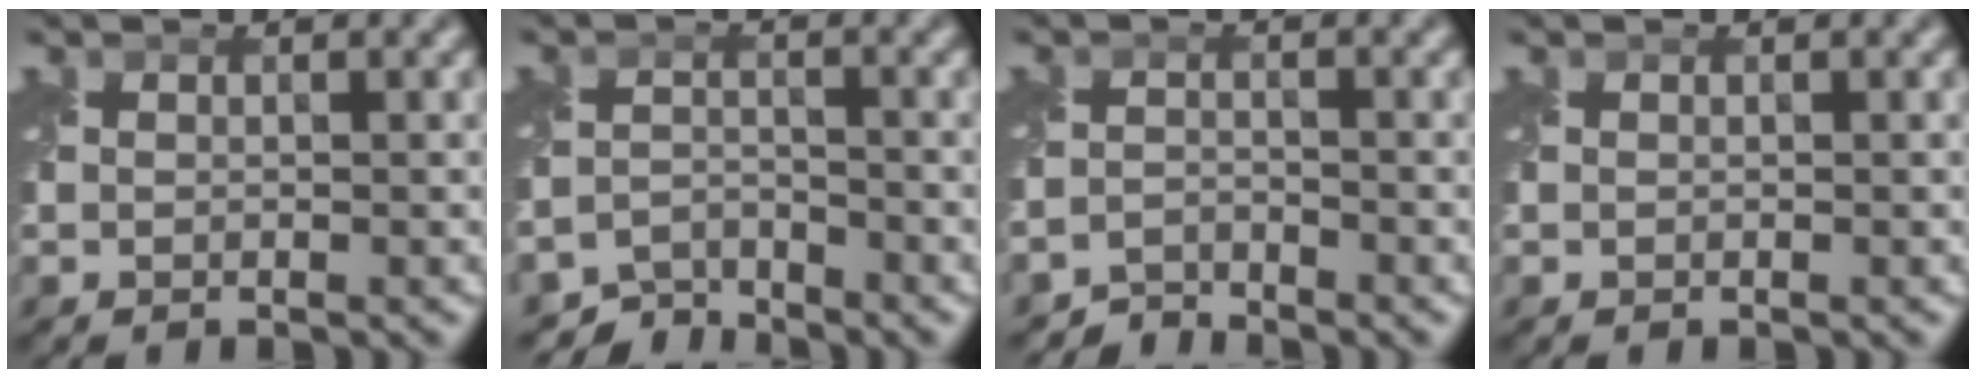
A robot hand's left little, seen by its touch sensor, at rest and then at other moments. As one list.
[{"total": 3.6, "force": [-3.5, 0.8, 0.0], "torque": [0.004, -0.007, -0.068]}, {"total": 2.3, "force": [-2.3, 0.2, -0.4], "torque": [0.010, 0.000, -0.050]}, {"total": 0.0}]